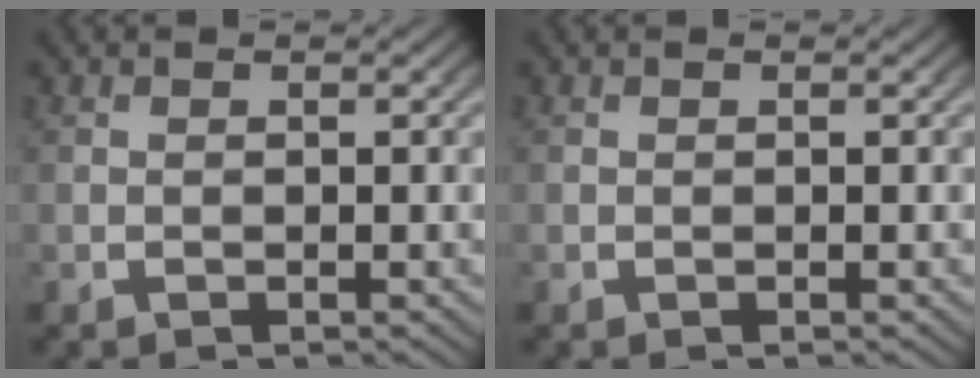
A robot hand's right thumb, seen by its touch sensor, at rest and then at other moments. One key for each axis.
{"total": 0.0}